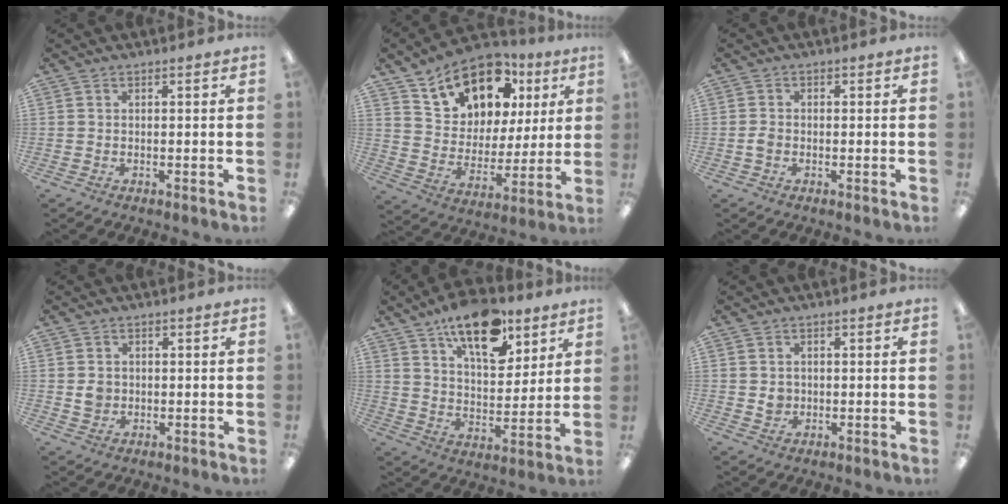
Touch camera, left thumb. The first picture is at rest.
{"total": 16.3, "force": [10.4, 10.3, 7.1], "torque": [-0.121, -0.054, 0.193]}
{"total": 1.8, "force": [-0.5, 1.4, 1.0], "torque": [-0.019, 0.003, -0.010]}
{"total": 2.9, "force": [0.2, 2.7, 1.0], "torque": [-0.005, 0.000, -0.001]}
{"total": 17.2, "force": [11.5, 8.0, 9.8], "torque": [-0.146, -0.059, 0.198]}
{"total": 2.5, "force": [0.2, 2.4, 0.7], "torque": [0.001, -0.003, -0.001]}